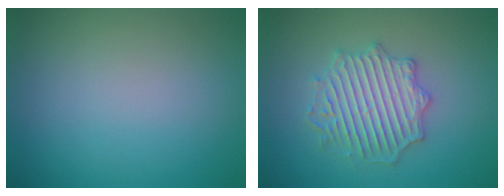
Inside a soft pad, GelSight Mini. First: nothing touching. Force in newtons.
{"total": 4.1, "press": 4.1, "slide": 0.6}